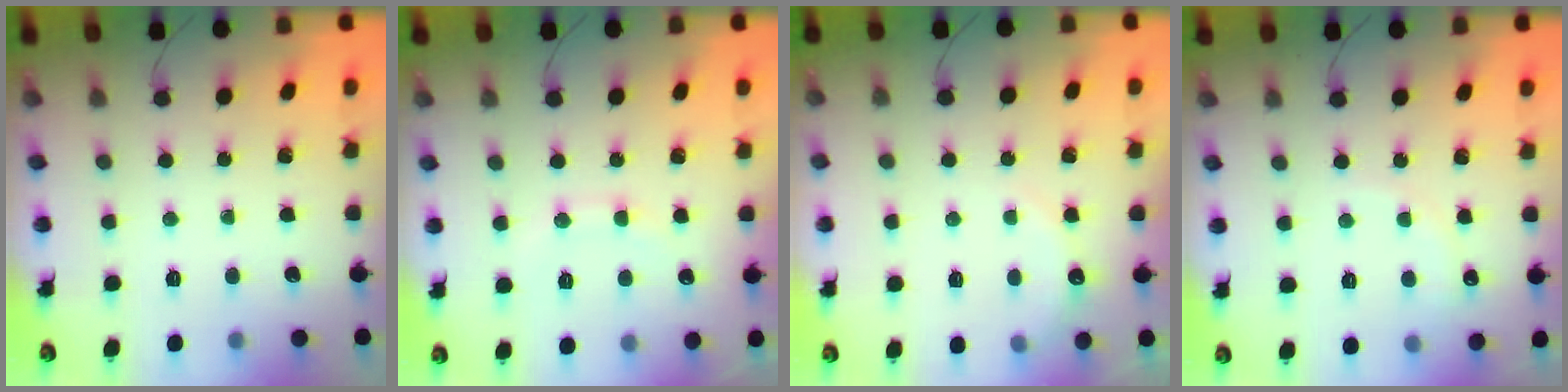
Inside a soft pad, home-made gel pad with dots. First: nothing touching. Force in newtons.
{"total": 8.9, "press": 8.9, "slide": 1.1}
{"total": 5.0, "press": 4.8, "slide": 1.5}
{"total": 6.8, "press": 6.7, "slide": 1.2}